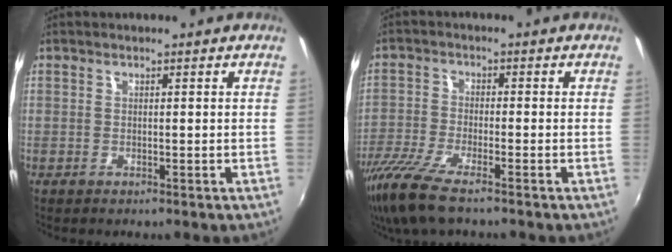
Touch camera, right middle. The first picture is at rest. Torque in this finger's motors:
{"motor_torque": [1.09, -0.85, 0.20, 0.17]}